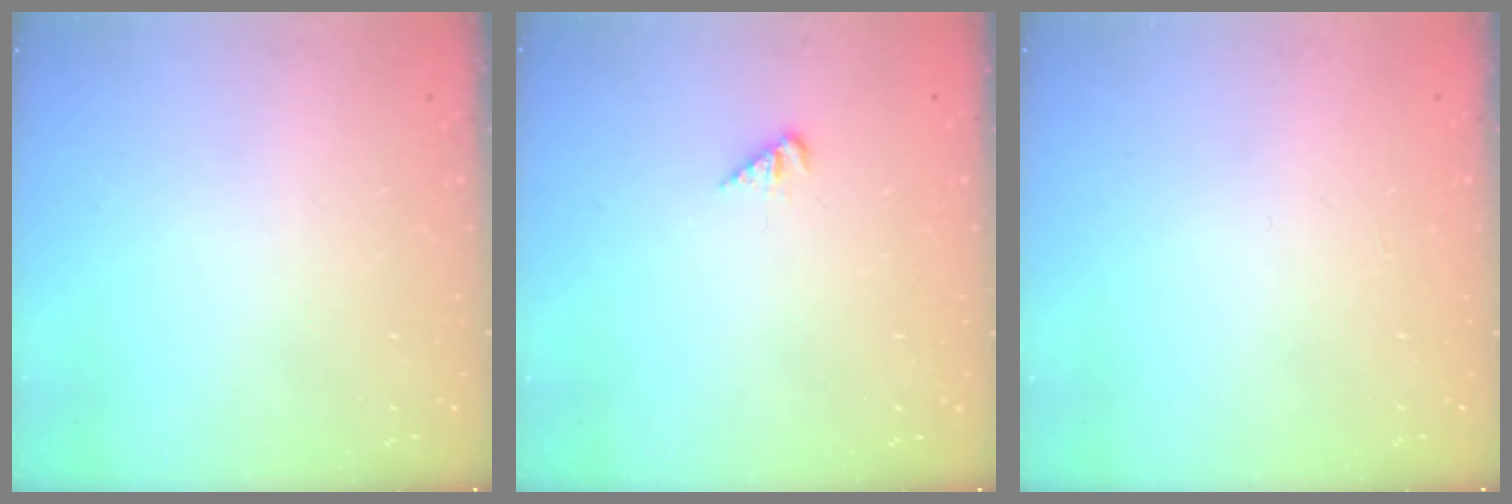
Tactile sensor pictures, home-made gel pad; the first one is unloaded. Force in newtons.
{"total": 1.6, "press": 1.6, "slide": 0.3}
{"total": 0.0}